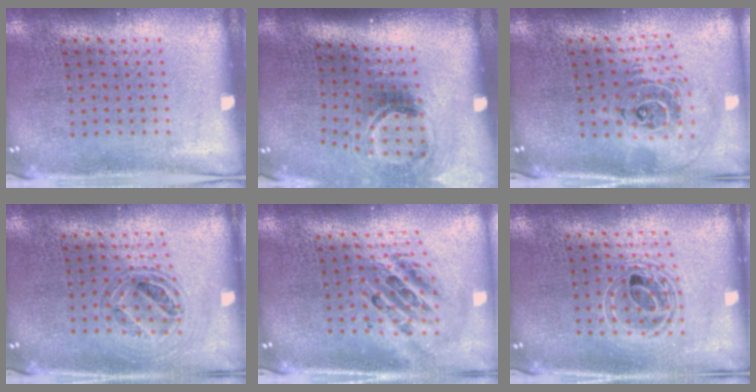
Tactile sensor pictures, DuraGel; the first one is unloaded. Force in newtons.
{"total": 2.0, "press": 1.3, "slide": 1.6}
{"total": 2.4, "press": 1.7, "slide": 1.7}
{"total": 0.8, "press": 0.8, "slide": 0.0}
{"total": 2.2, "press": 1.7, "slide": 1.4}
{"total": 1.6, "press": 1.3, "slide": 0.9}